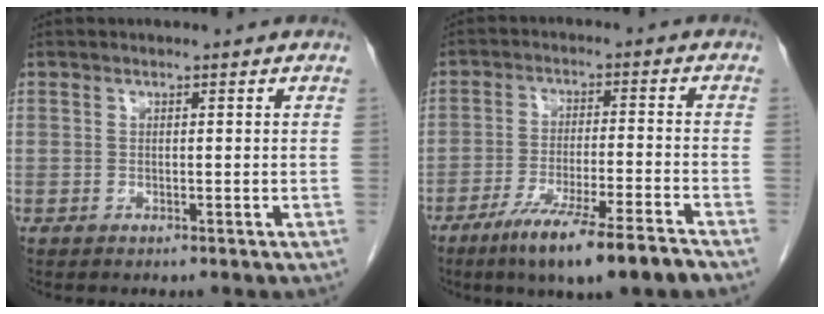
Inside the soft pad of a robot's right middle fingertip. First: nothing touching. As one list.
[{"total": 11.9, "force": [-8.2, -0.2, 8.6], "torque": [-0.136, -0.029, -0.135]}]